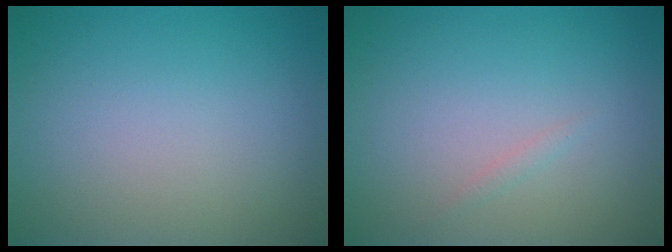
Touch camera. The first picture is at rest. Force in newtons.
{"total": 0.6, "press": 0.6, "slide": 0.1}